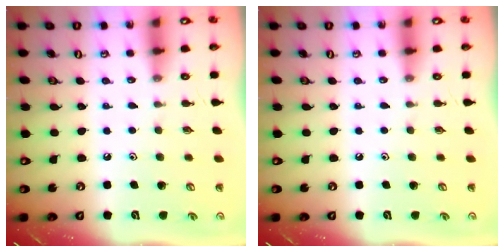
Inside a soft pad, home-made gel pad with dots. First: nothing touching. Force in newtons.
{"total": 0.0}